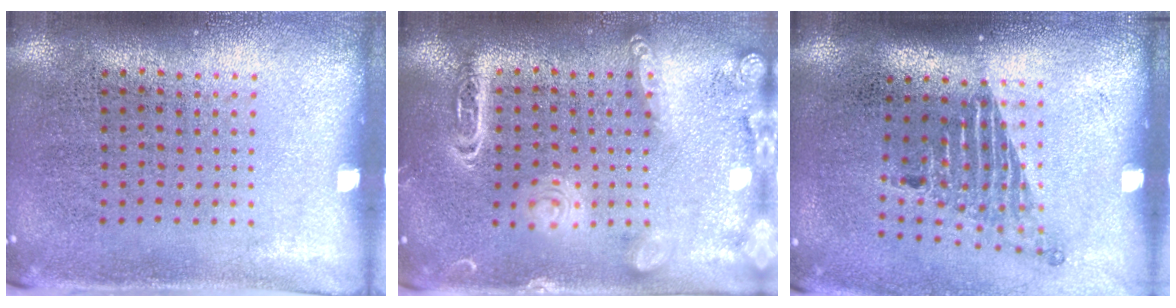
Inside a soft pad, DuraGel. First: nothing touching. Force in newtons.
{"total": 2.0, "press": 1.9, "slide": 0.1}
{"total": 1.7, "press": 1.1, "slide": 1.2}